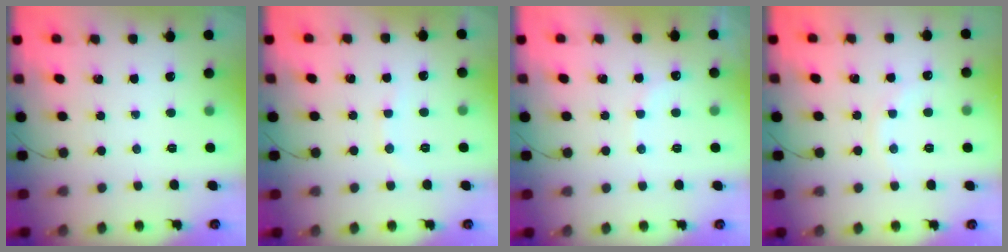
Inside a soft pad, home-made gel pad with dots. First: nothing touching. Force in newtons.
{"total": 3.9, "press": 3.7, "slide": 1.0}
{"total": 7.2, "press": 7.1, "slide": 1.3}
{"total": 5.5, "press": 5.2, "slide": 1.8}